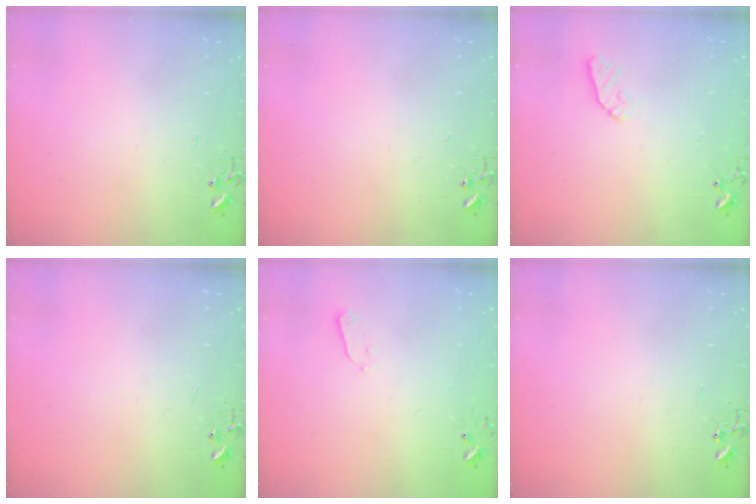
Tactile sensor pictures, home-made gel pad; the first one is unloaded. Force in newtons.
{"total": 0.0}
{"total": 7.2, "press": 7.1, "slide": 0.8}
{"total": 0.0}
{"total": 2.4, "press": 2.3, "slide": 0.4}
{"total": 0.0}